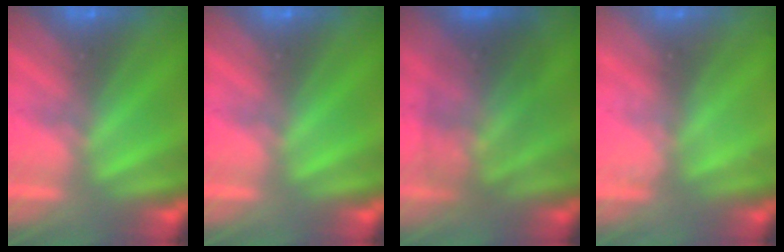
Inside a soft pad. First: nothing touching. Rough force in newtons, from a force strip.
{"total": 0.0}
{"total": 3.4}
{"total": 2.2}